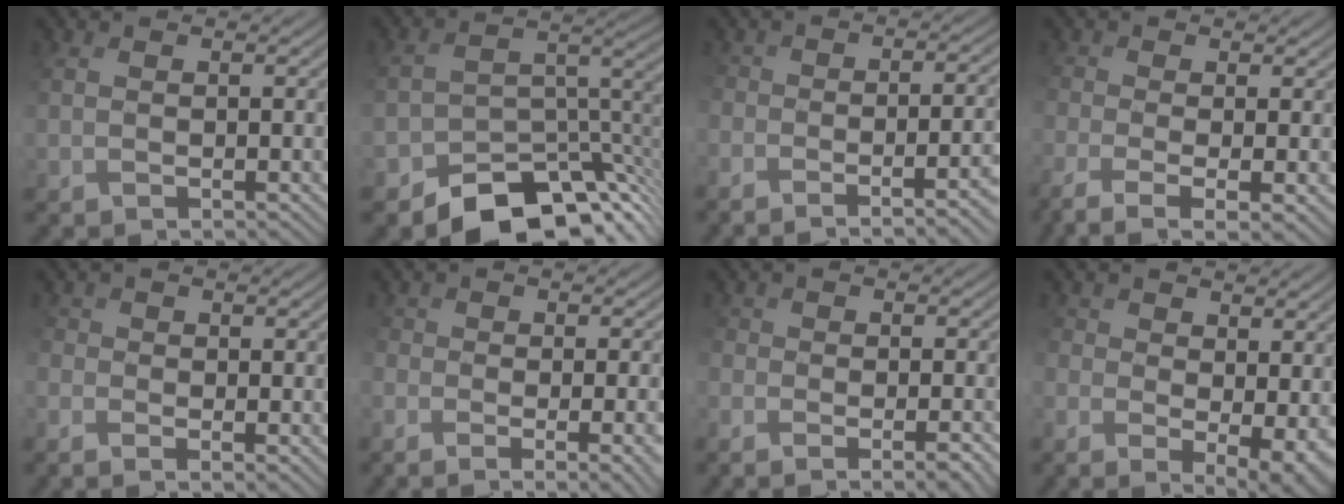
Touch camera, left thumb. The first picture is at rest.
{"total": 11.5, "force": [-8.4, 5.7, 5.4], "torque": [-0.069, -0.018, -0.147]}
{"total": 9.2, "force": [-5.5, 2.6, 6.9], "torque": [-0.084, -0.001, -0.062]}
{"total": 7.0, "force": [-3.5, 2.4, 5.5], "torque": [-0.117, -0.022, -0.064]}
{"total": 3.3, "force": [-1.8, 1.9, 2.0], "torque": [-0.055, -0.014, -0.034]}
{"total": 8.5, "force": [-3.7, 3.9, 6.6], "torque": [-0.104, -0.016, -0.032]}
{"total": 6.9, "force": [-4.2, 3.0, 4.5], "torque": [-0.063, -0.012, -0.048]}
{"total": 7.7, "force": [-1.6, 4.2, 6.3], "torque": [-0.143, -0.028, -0.020]}